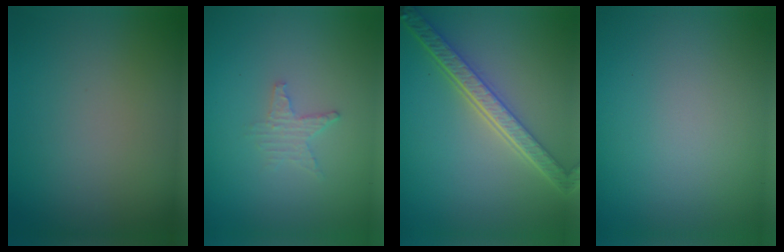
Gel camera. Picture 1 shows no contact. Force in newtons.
{"total": 1.5, "press": 1.4, "slide": 0.3}
{"total": 5.7, "press": 4.2, "slide": 3.9}
{"total": 0.0}